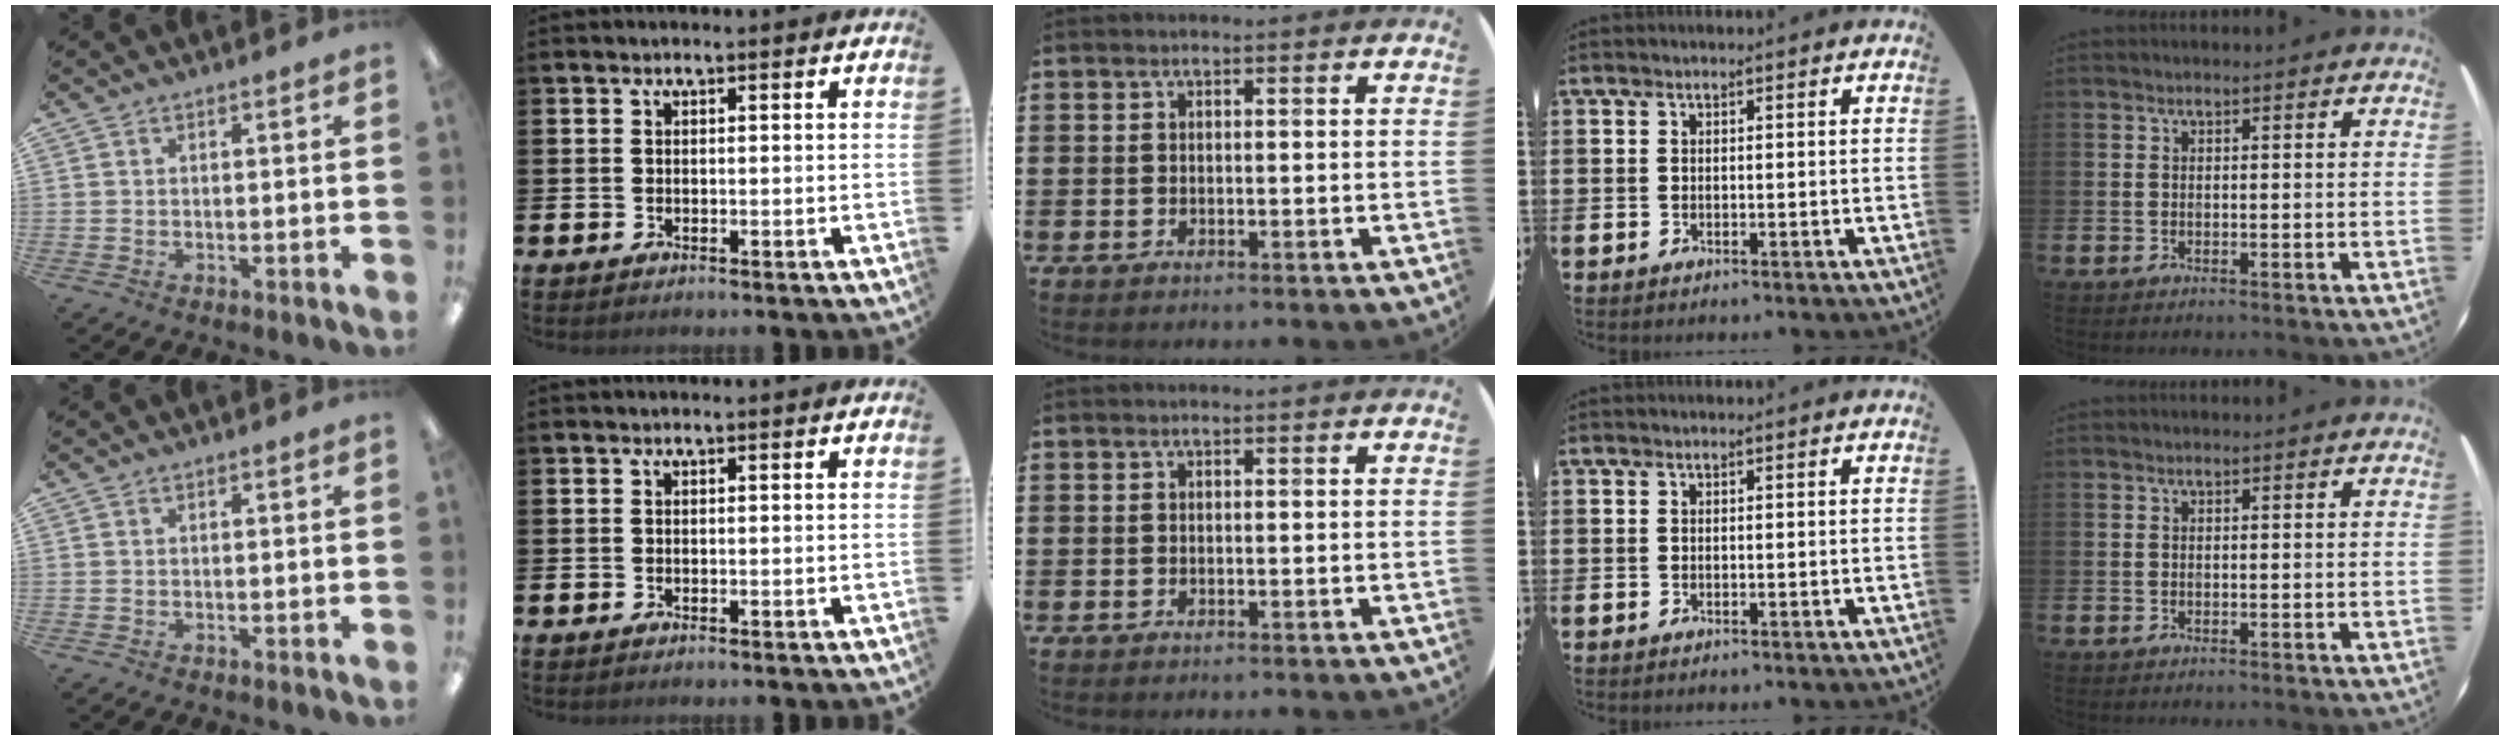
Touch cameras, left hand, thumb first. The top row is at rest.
{}